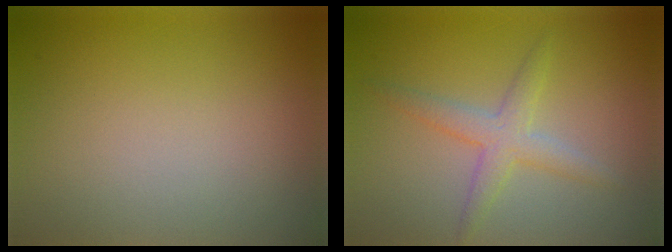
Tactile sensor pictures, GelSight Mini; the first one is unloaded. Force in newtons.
{"total": 2.7, "press": 2.7, "slide": 0.1}